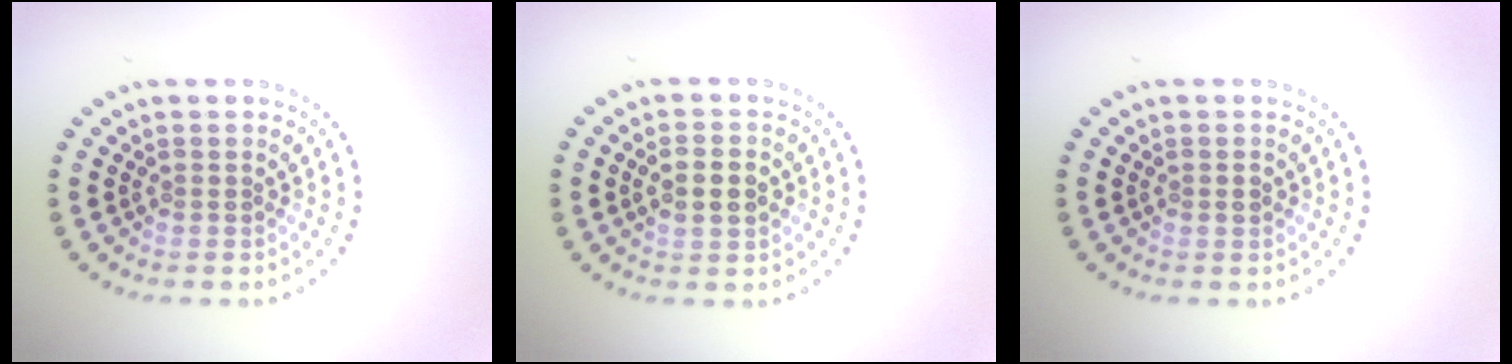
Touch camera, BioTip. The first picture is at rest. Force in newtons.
{"total": 2.7, "press": 2.6, "slide": 0.3}
{"total": 0.9, "press": 0.9, "slide": 0.1}